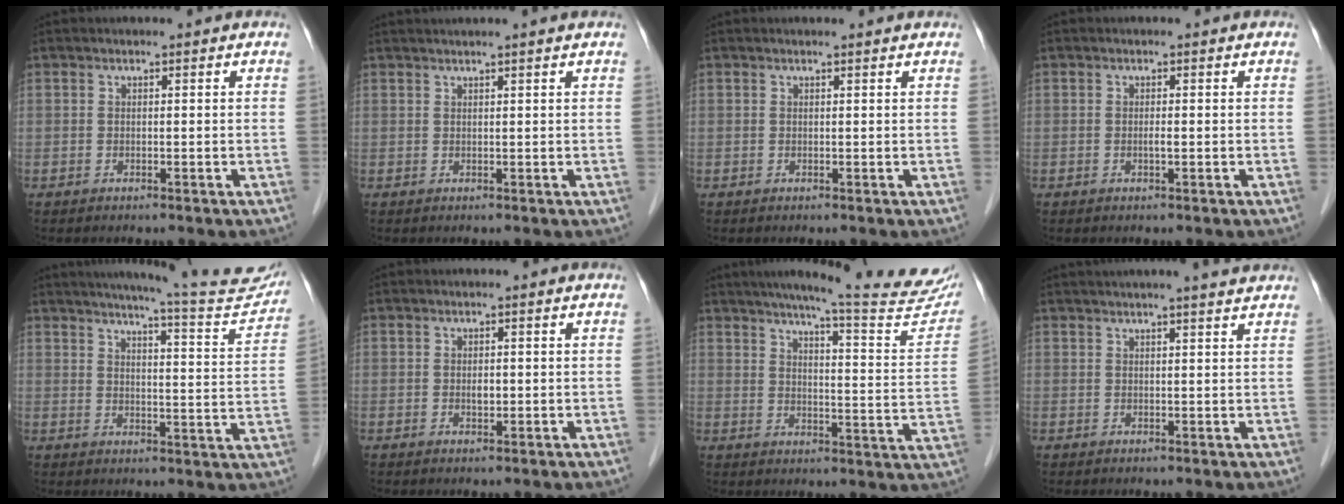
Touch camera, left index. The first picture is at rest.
{"total": 4.1, "force": [3.5, -0.7, 2.0], "torque": [-0.024, 0.028, 0.051]}
{"total": 1.4, "force": [1.4, -0.1, 0.4], "torque": [-0.012, 0.005, 0.017]}
{"total": 0.7, "force": [-0.1, 0.0, 0.7], "torque": [-0.015, -0.001, -0.003]}
{"total": 17.5, "force": [16.1, 0.6, 6.8], "torque": [-0.095, -0.048, 0.192]}
{"total": 1.2, "force": [0.0, 0.7, 1.0], "torque": [-0.018, 0.000, 0.002]}
{"total": 23.3, "force": [20.5, 1.4, 10.9], "torque": [-0.150, -0.057, 0.247]}
{"total": 8.3, "force": [7.2, -0.1, 4.1], "torque": [-0.061, 0.021, 0.084]}